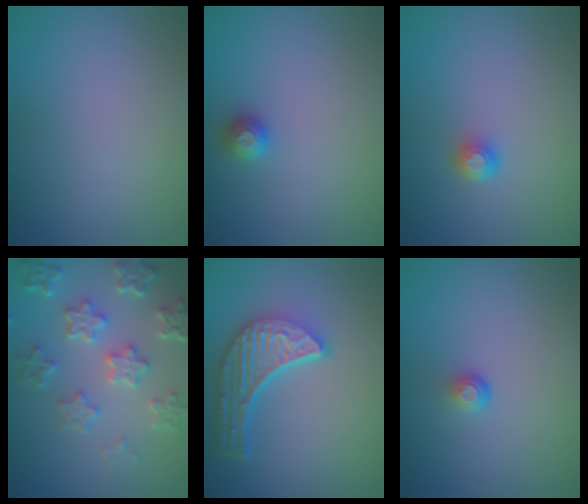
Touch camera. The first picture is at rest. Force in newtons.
{"total": 1.0, "press": 1.0, "slide": 0.3}
{"total": 1.4, "press": 1.1, "slide": 1.0}
{"total": 5.4, "press": 4.4, "slide": 3.1}
{"total": 5.7, "press": 4.2, "slide": 3.9}
{"total": 1.0, "press": 0.6, "slide": 0.8}